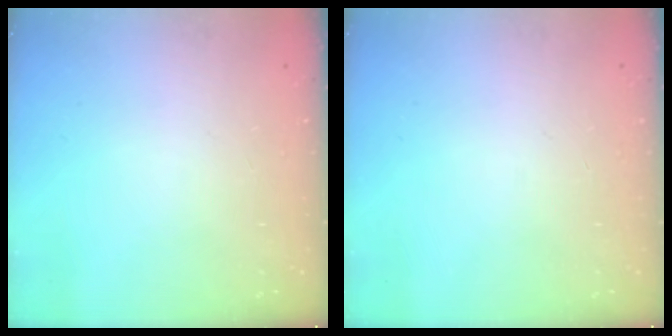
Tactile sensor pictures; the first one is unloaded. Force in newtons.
{"total": 0.0}